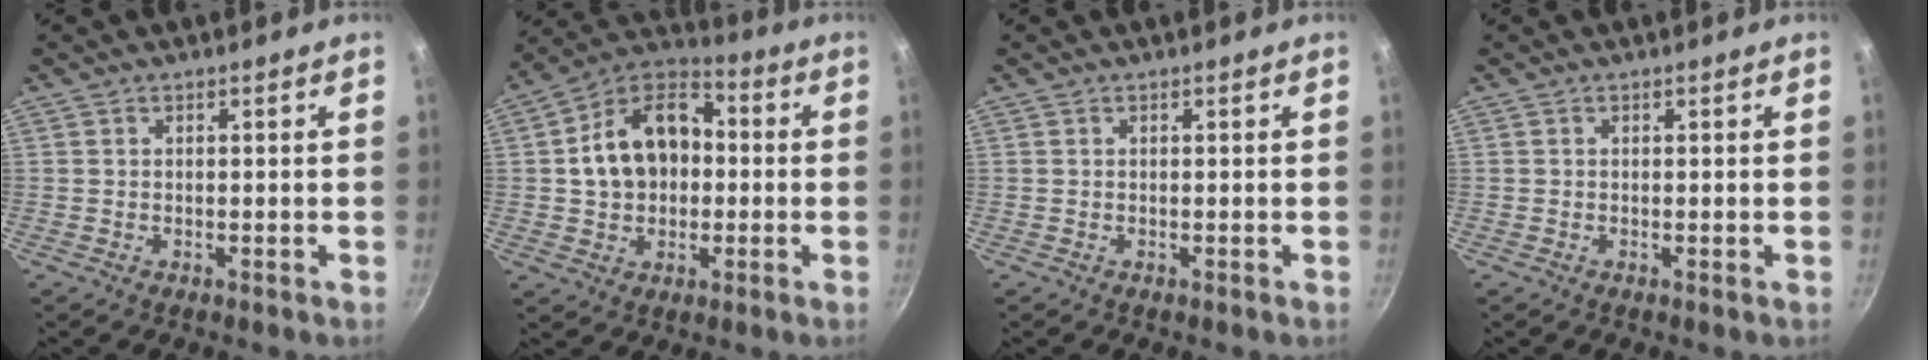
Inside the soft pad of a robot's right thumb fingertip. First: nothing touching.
{"total": 16.4, "force": [0.8, 12.0, 11.2], "torque": [-0.164, 0.037, -0.002]}
{"total": 0.0}
{"total": 0.0}